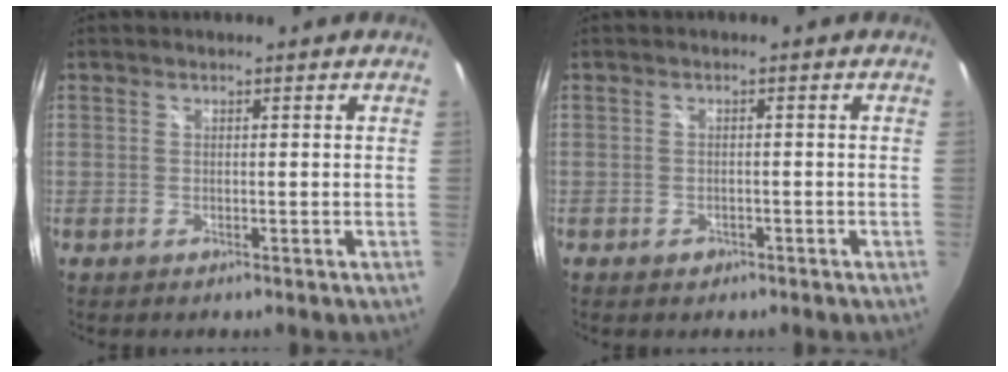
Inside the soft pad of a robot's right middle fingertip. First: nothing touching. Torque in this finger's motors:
{"motor_torque": [0.43, -0.39, 0.02, 0.00]}